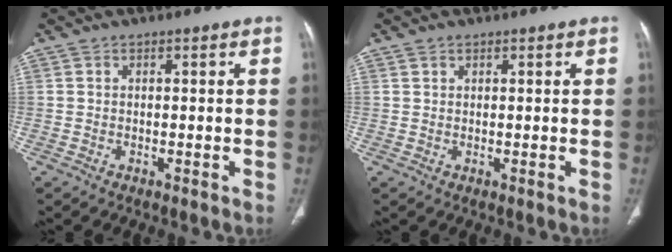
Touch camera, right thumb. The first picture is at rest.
{"total": 0.8, "force": [0.6, 0.5, 0.2], "torque": [0.002, -0.003, 0.008]}